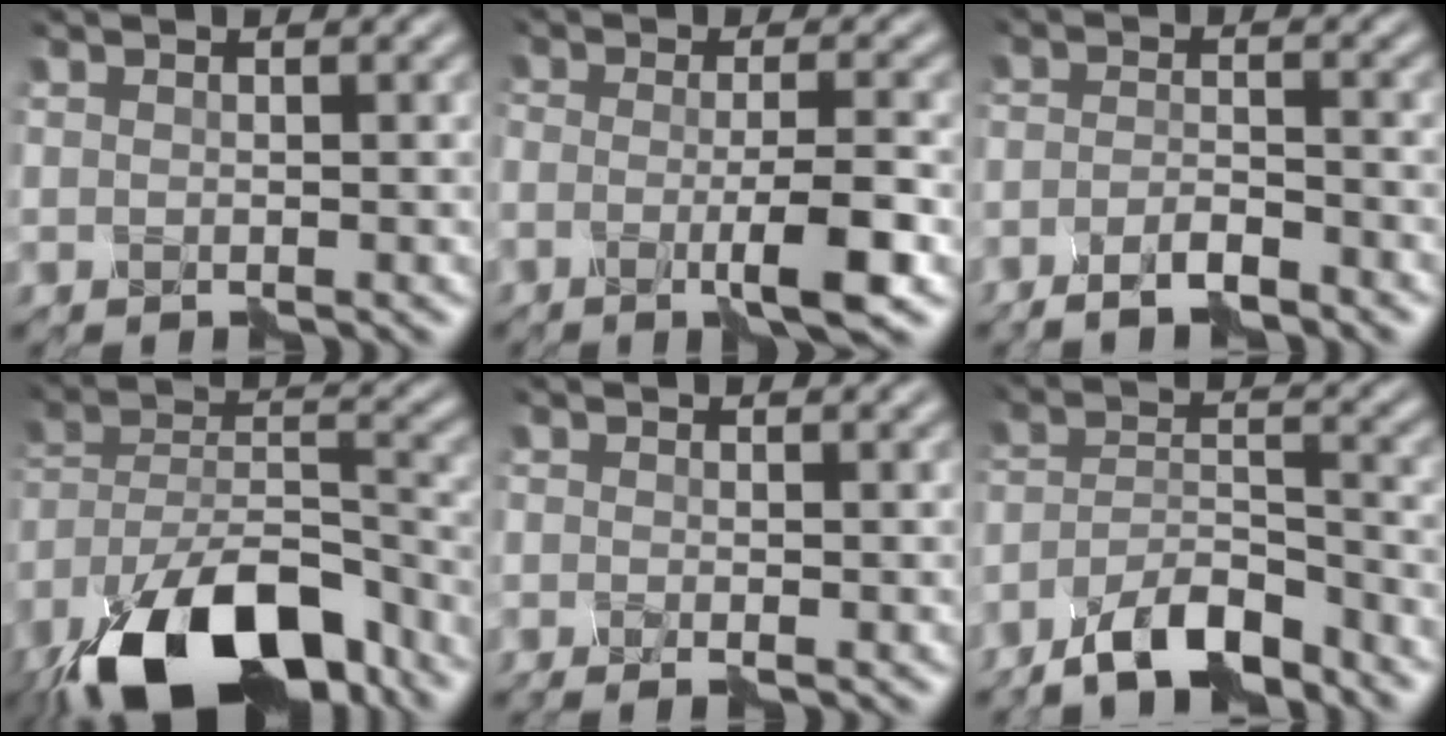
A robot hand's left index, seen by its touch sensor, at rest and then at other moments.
{"total": 4.5, "force": [-1.9, 0.8, 4.0], "torque": [-0.065, -0.005, -0.040]}
{"total": 3.0, "force": [-2.6, 0.4, 1.5], "torque": [-0.020, 0.005, -0.054]}
{"total": 16.0, "force": [-11.6, 6.4, 9.0], "torque": [-0.182, -0.009, -0.200]}
{"total": 0.8, "force": [-0.7, 0.0, 0.5], "torque": [-0.002, 0.002, -0.014]}
{"total": 6.9, "force": [-5.8, 1.6, 3.4], "torque": [-0.058, 0.002, -0.109]}